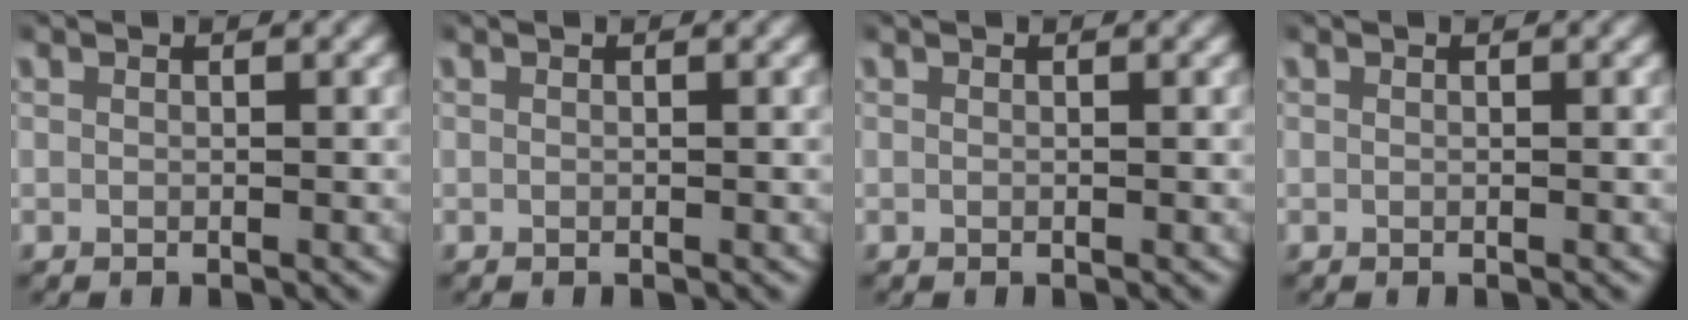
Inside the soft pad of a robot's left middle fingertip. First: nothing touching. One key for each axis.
{"total": 0.0}
{"total": 0.0}
{"total": 0.0}